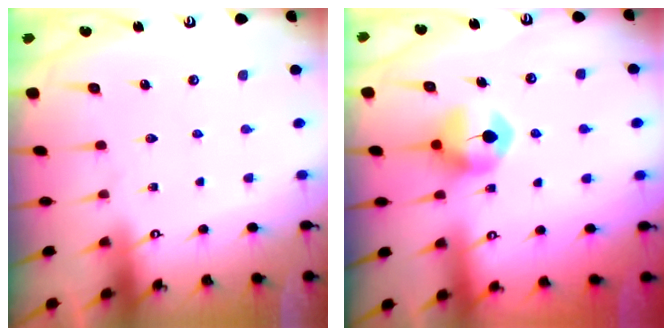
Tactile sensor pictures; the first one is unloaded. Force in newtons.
{"total": 8.1, "press": 8.1, "slide": 0.3}